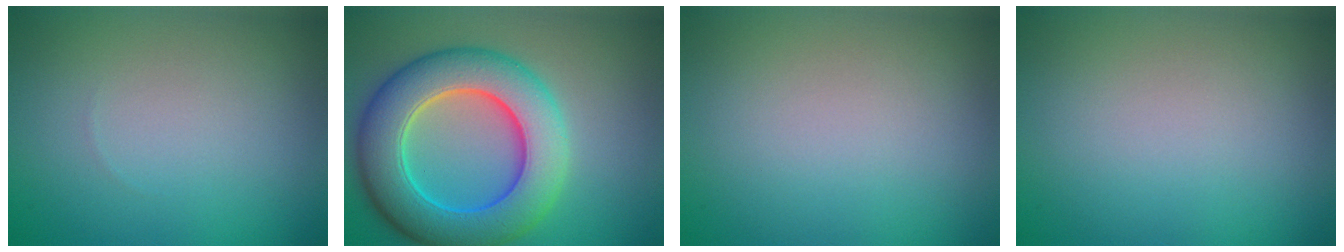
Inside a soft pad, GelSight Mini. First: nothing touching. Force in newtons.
{"total": 9.9, "press": 9.9, "slide": 0.3}
{"total": 0.0}
{"total": 0.0}